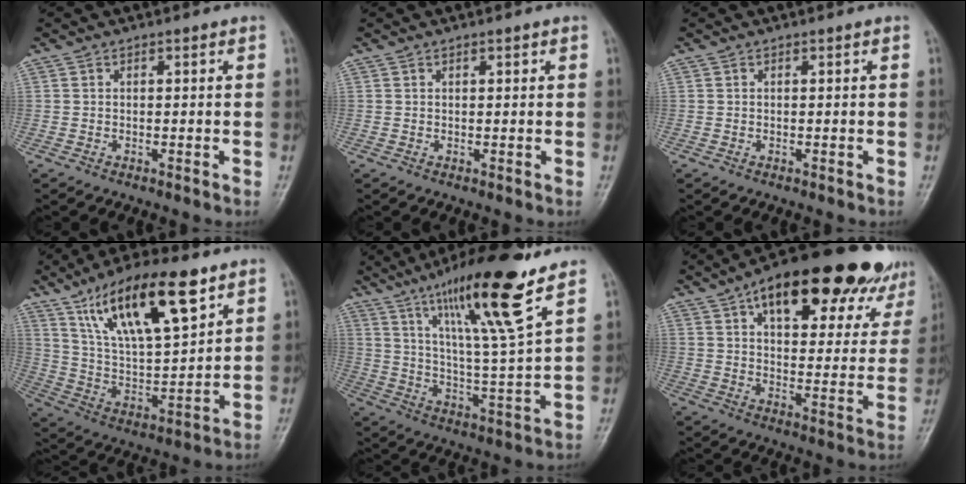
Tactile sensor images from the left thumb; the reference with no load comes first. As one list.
[{"total": 0.8, "force": [0.5, 0.3, 0.5], "torque": [-0.006, 0.000, 0.006]}, {"total": 0.0}, {"total": 20.6, "force": [11.5, 6.8, 15.6], "torque": [-0.247, -0.034, 0.214]}, {"total": 19.2, "force": [11.9, 1.8, 15.0], "torque": [-0.240, -0.055, 0.202]}, {"total": 26.3, "force": [16.4, 10.3, 17.8], "torque": [-0.223, -0.022, 0.228]}]